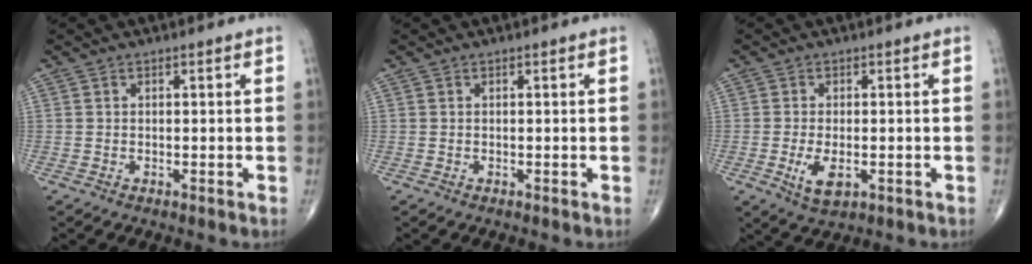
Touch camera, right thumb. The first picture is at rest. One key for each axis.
{"total": 0.0}
{"total": 5.7, "fx": -1.5, "fy": 2.7, "fz": 4.8, "tx": -0.092, "ty": -0.006, "tz": -0.023}